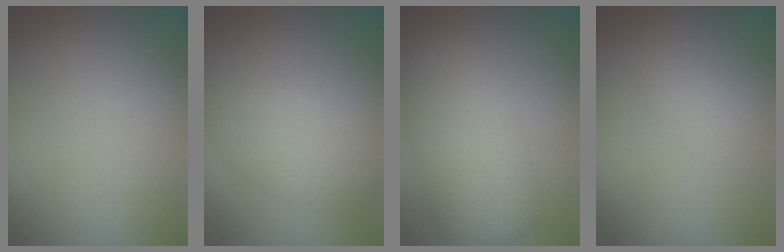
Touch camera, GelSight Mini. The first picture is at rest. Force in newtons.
{"total": 3.7, "press": 3.7, "slide": 0.3}
{"total": 6.5, "press": 6.5, "slide": 0.1}
{"total": 1.5, "press": 1.5, "slide": 0.1}